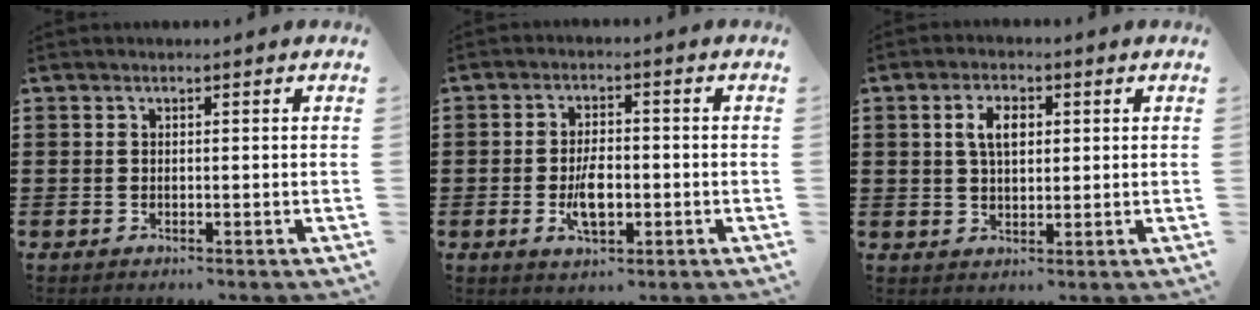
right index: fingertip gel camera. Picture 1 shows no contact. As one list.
[{"total": 5.4, "force": [-1.2, 2.6, 4.6], "torque": [-0.094, 0.002, -0.023]}, {"total": 4.4, "force": [1.1, 2.4, 3.6], "torque": [-0.078, 0.013, 0.017]}]